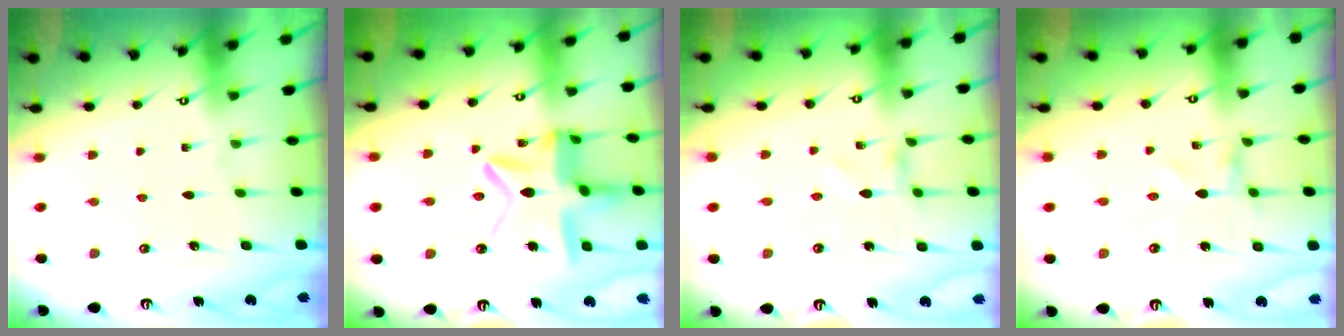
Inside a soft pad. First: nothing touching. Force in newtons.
{"total": 16.1, "press": 16.0, "slide": 1.4}
{"total": 0.7, "press": 0.7, "slide": 0.1}
{"total": 0.0}